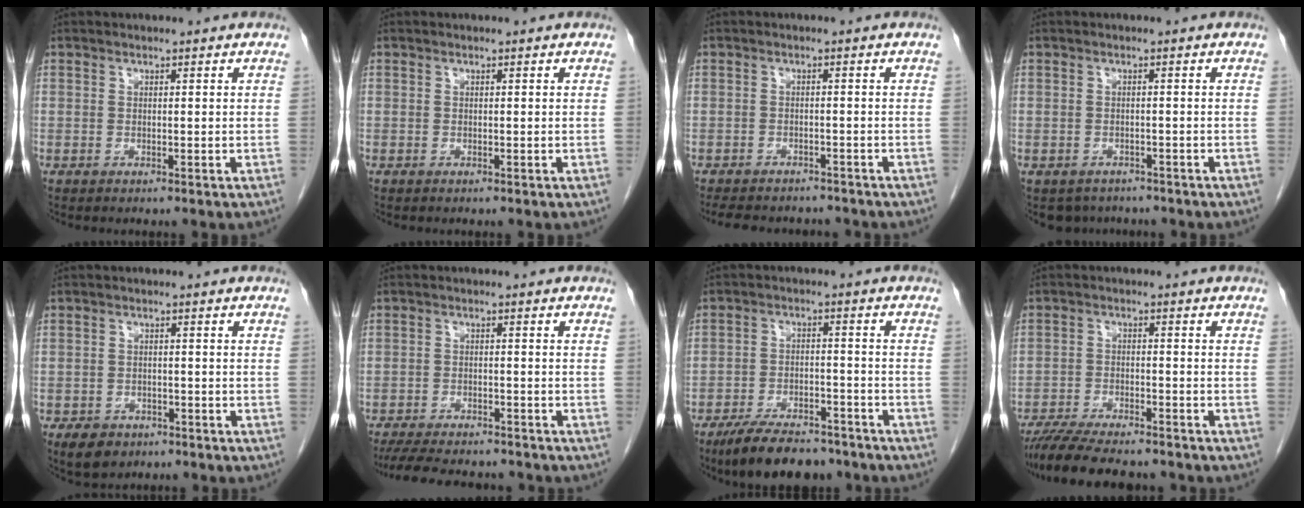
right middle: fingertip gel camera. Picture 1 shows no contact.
{"total": 0.0}
{"total": 10.6, "force": [-9.3, 3.7, 3.3], "torque": [-0.070, 0.000, -0.118]}
{"total": 4.0, "force": [-3.4, 2.1, 0.2], "torque": [0.000, 0.003, -0.046]}
{"total": 4.3, "force": [-2.9, 2.8, 1.5], "torque": [-0.026, -0.001, -0.040]}
{"total": 12.4, "force": [-11.0, 2.9, 4.9], "torque": [-0.094, -0.010, -0.154]}
{"total": 11.6, "force": [-9.5, 3.8, 5.4], "torque": [-0.086, -0.006, -0.152]}
{"total": 12.1, "force": [-10.6, 2.1, 5.4], "torque": [-0.091, -0.013, -0.163]}